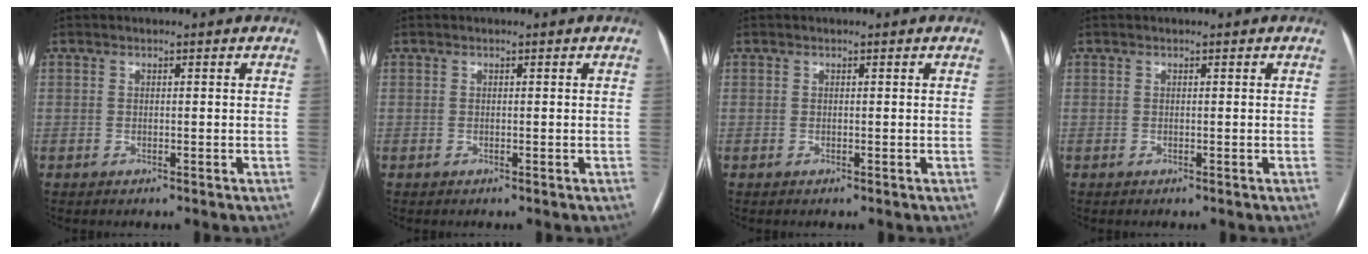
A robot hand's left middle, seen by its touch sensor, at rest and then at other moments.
{"total": 0.0}
{"total": 0.0}
{"total": 0.0}